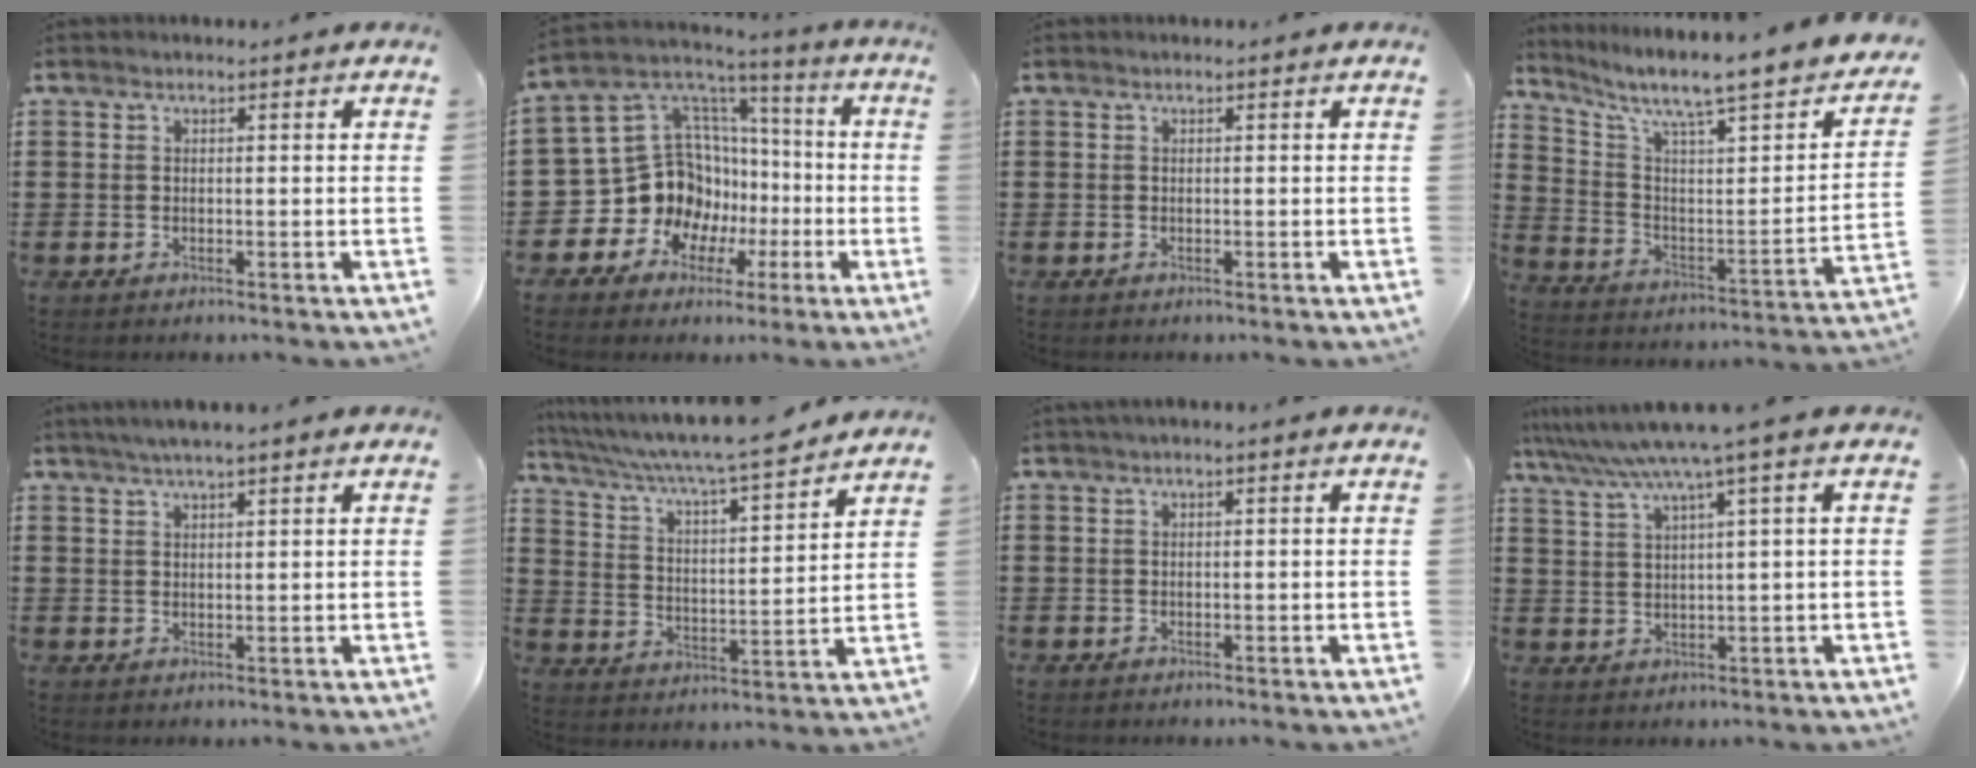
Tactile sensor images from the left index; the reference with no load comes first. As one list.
[{"total": 14.6, "force": [-2.6, 13.2, 5.7], "torque": [-0.166, -0.024, -0.025]}, {"total": 0.0}, {"total": 7.1, "force": [5.5, 0.4, 4.4], "torque": [-0.104, -0.053, 0.080]}, {"total": 2.5, "force": [1.9, 0.1, 1.7], "torque": [-0.035, 0.005, 0.034]}, {"total": 6.3, "force": [5.7, -0.3, 2.7], "torque": [-0.077, -0.041, 0.090]}, {"total": 0.7, "force": [0.0, 0.0, 0.7], "torque": [-0.010, -0.002, 0.001]}, {"total": 6.3, "force": [3.8, -0.6, 4.9], "torque": [-0.108, -0.023, 0.062]}]